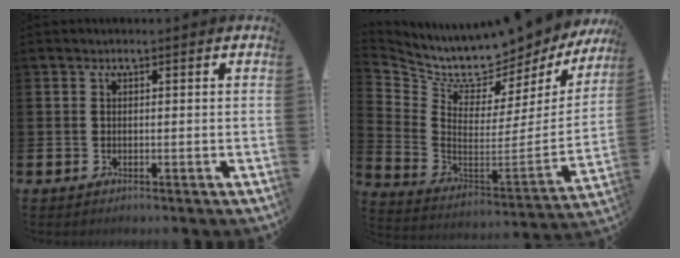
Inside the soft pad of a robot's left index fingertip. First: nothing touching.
{"total": 7.3, "force": [6.8, 2.1, 1.5], "torque": [-0.067, -0.071, 0.108]}